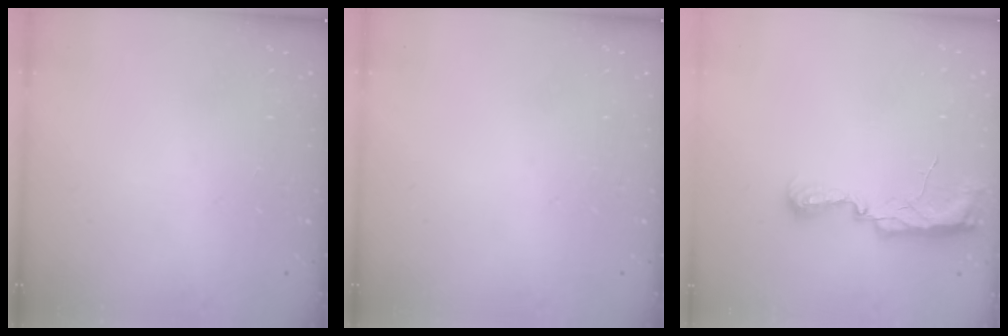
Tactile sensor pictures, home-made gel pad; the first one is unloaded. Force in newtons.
{"total": 0.0}
{"total": 11.5, "press": 10.2, "slide": 5.3}